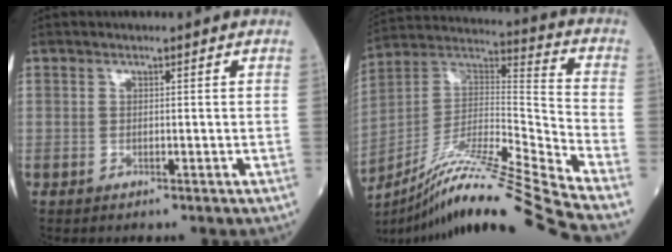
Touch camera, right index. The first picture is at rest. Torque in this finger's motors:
{"motor_torque": [-0.62, -0.67, 0.24, 0.05]}